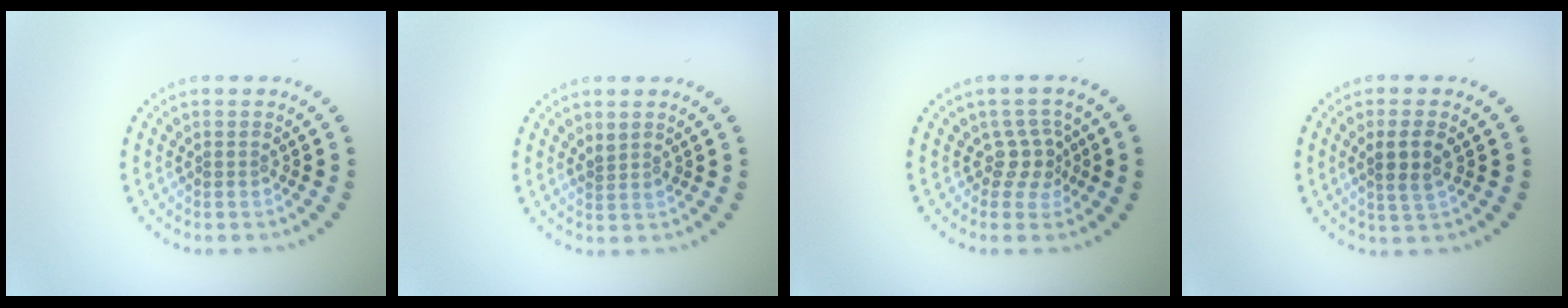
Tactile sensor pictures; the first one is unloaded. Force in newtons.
{"total": 1.1, "press": 0.9, "slide": 0.7}
{"total": 2.3, "press": 1.5, "slide": 1.7}
{"total": 2.7, "press": 2.5, "slide": 1.0}